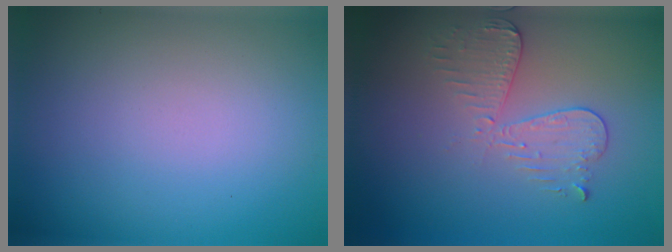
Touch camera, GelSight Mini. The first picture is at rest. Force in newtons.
{"total": 2.9, "press": 2.7, "slide": 1.2}